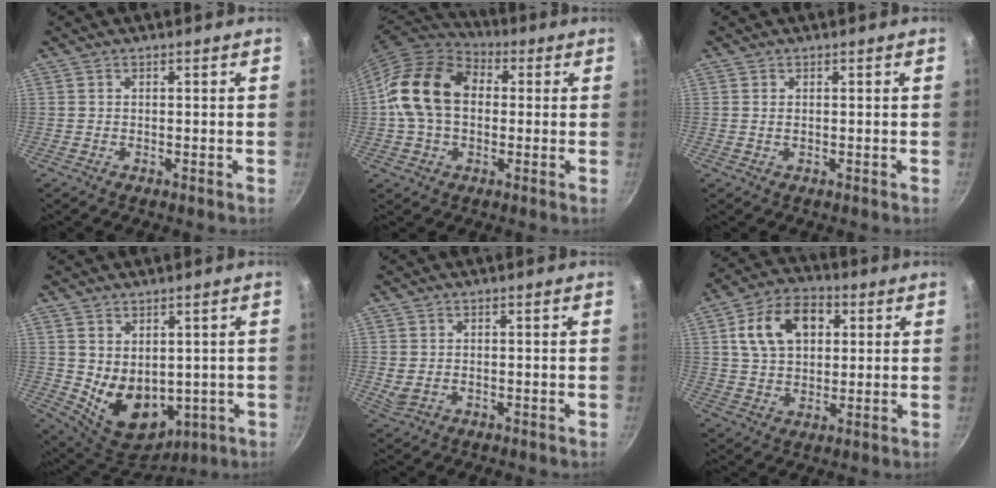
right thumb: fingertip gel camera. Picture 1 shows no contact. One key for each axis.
{"total": 15.9, "fx": 1.0, "fy": 11.6, "fz": 10.8, "tx": -0.170, "ty": 0.029, "tz": 0.001}
{"total": 0.7, "fx": 0.1, "fy": 0.4, "fz": 0.6, "tx": -0.012, "ty": 0.000, "tz": 0.002}
{"total": 11.6, "fx": 0.8, "fy": 8.5, "fz": 7.9, "tx": -0.098, "ty": -0.032, "tz": 0.043}
{"total": 2.9, "fx": -0.3, "fy": 2.1, "fz": 2.0, "tx": -0.037, "ty": -0.005, "tz": 0.001}
{"total": 13.3, "fx": 3.8, "fy": 9.1, "fz": 8.8, "tx": -0.128, "ty": 0.011, "tz": 0.056}